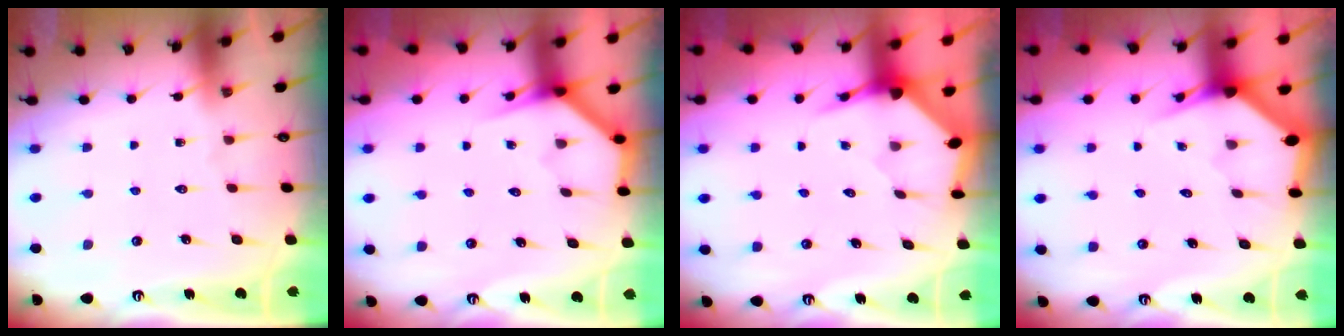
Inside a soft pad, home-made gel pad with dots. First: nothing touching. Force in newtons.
{"total": 3.8, "press": 3.8, "slide": 0.2}
{"total": 3.6, "press": 3.6, "slide": 0.4}
{"total": 2.6, "press": 2.6, "slide": 0.1}